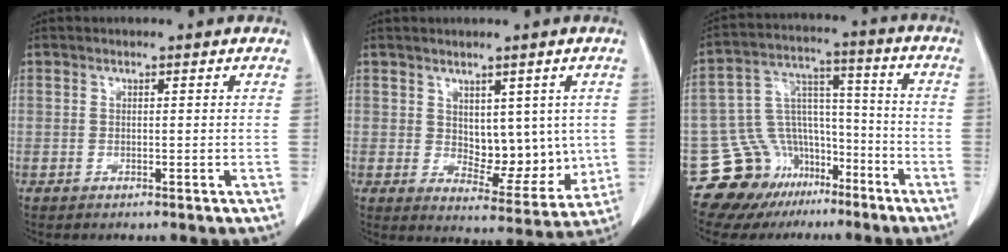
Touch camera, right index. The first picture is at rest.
{"total": 8.9, "force": [1.3, 5.3, 7.1], "torque": [-0.081, -0.006, 0.036]}
{"total": 14.9, "force": [-9.6, 10.8, 3.9], "torque": [-0.070, 0.083, -0.146]}